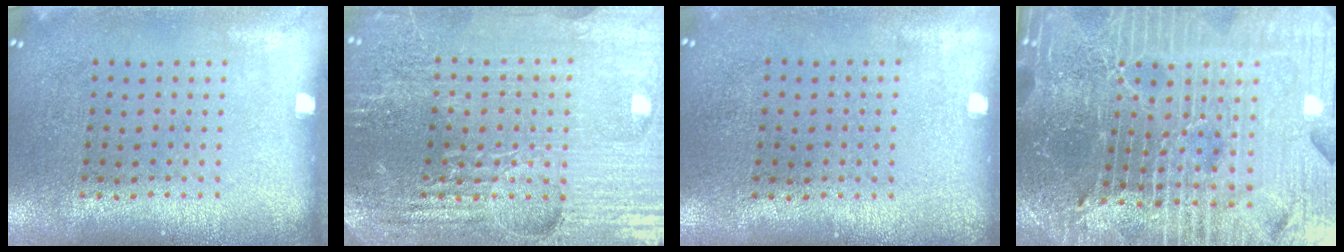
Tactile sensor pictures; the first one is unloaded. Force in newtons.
{"total": 5.3, "press": 4.8, "slide": 2.2}
{"total": 0.0}
{"total": 7.3, "press": 6.3, "slide": 3.7}